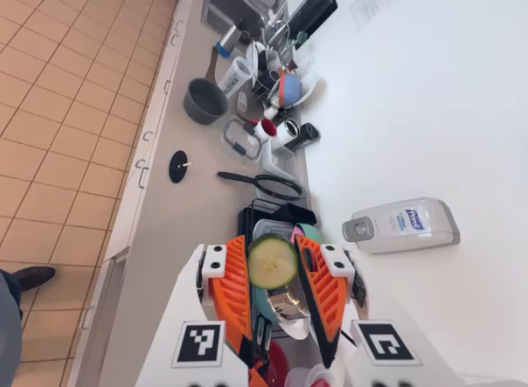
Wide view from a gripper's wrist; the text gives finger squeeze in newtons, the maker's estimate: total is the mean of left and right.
{"total": 7.7, "left": 7.9, "right": 7.4}